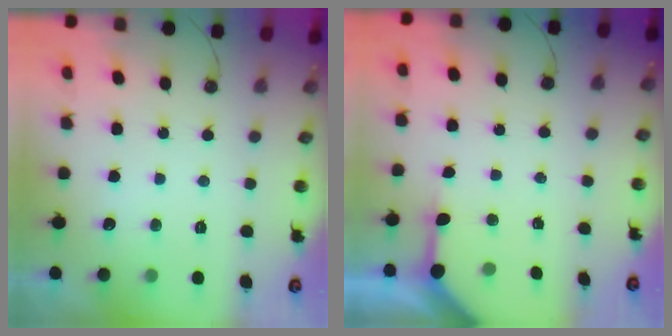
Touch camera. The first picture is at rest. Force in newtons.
{"total": 4.7, "press": 4.6, "slide": 0.5}